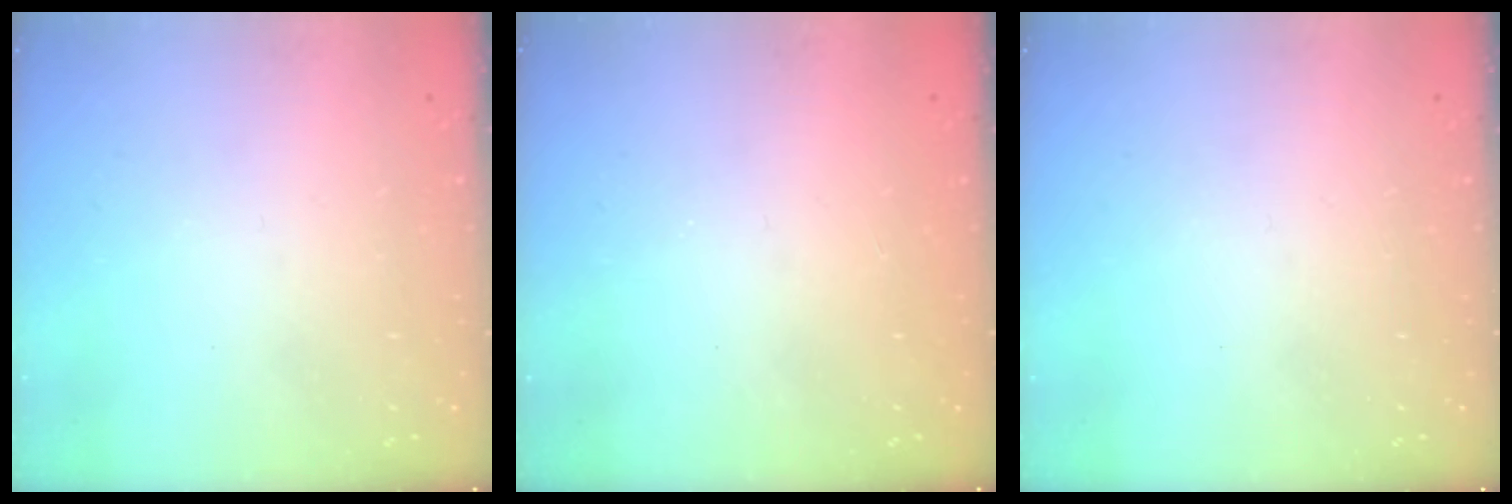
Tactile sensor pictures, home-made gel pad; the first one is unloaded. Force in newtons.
{"total": 0.9, "press": 0.9, "slide": 0.1}
{"total": 0.0}